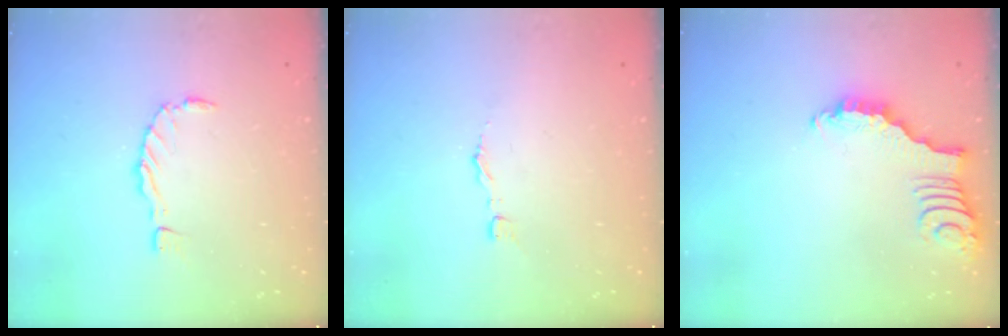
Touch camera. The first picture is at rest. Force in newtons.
{"total": 2.7, "press": 2.7, "slide": 0.3}
{"total": 2.7, "press": 2.7, "slide": 0.4}